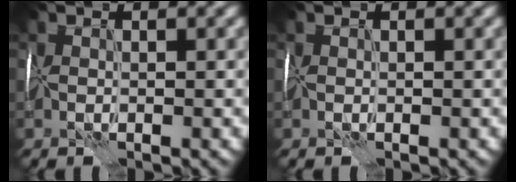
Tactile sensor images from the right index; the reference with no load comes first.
{"total": 0.0}